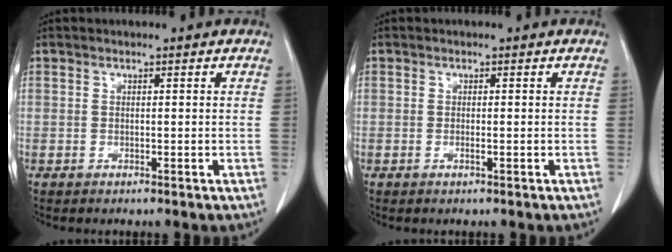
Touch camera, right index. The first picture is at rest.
{"total": 1.1, "force": [-0.3, 0.3, 1.0], "torque": [-0.023, -0.001, -0.005]}